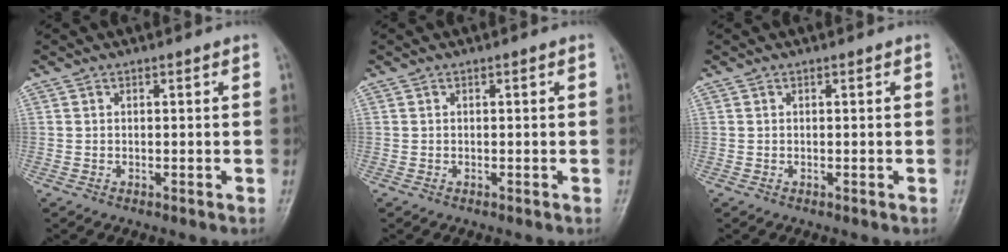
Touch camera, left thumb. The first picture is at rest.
{"total": 0.0}
{"total": 0.0}